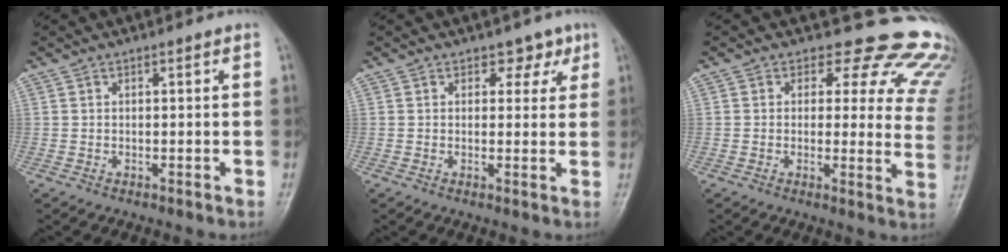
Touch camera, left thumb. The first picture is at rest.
{"total": 3.1, "force": [1.8, 2.2, 1.0], "torque": [0.013, -0.007, 0.019]}
{"total": 16.8, "force": [13.2, 8.3, 6.4], "torque": [-0.020, -0.081, 0.111]}